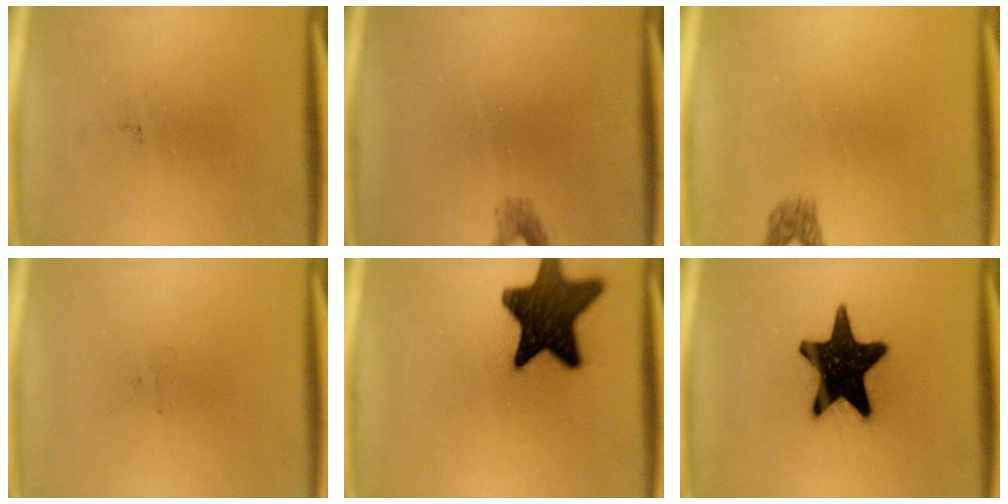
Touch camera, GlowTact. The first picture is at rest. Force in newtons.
{"total": 1.2}
{"total": 1.6}
{"total": 0.0}
{"total": 14.9}
{"total": 18.4}